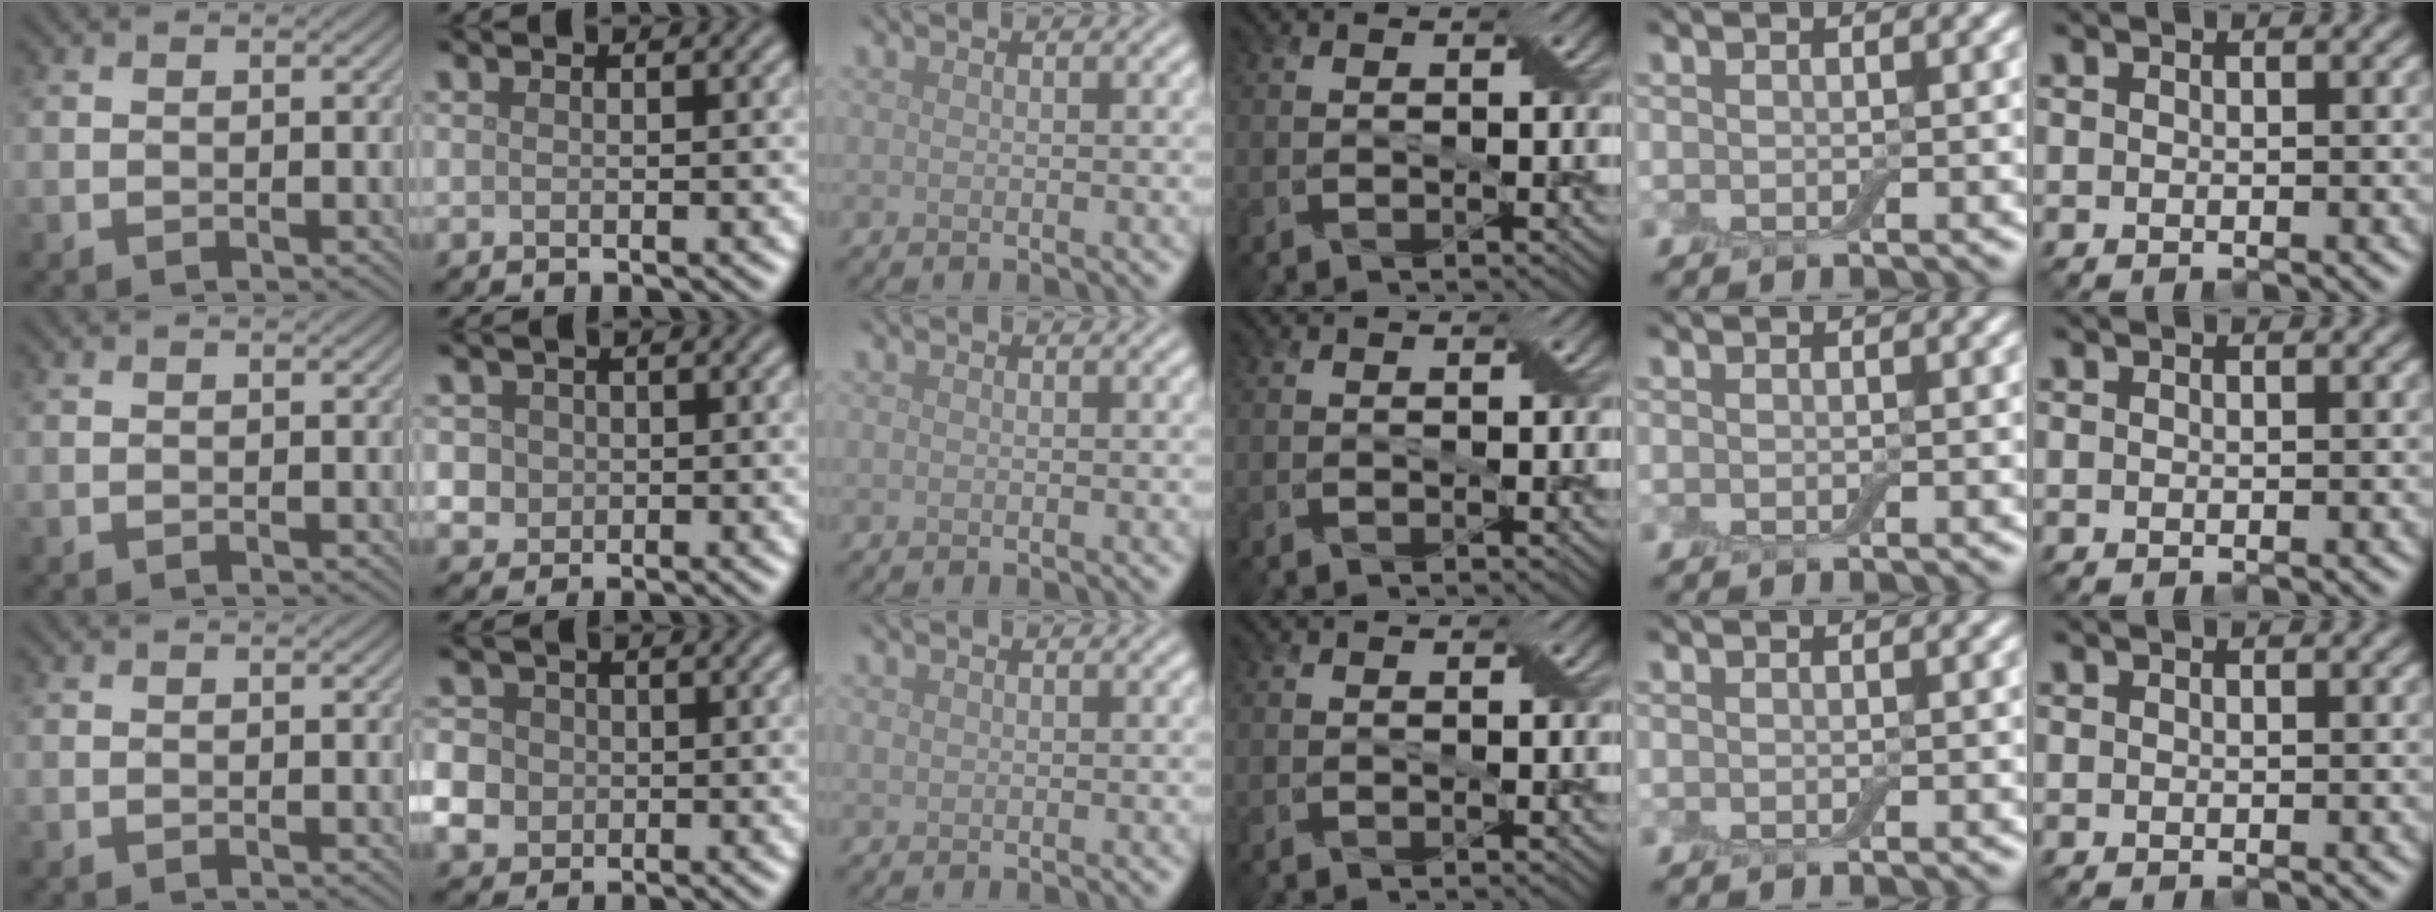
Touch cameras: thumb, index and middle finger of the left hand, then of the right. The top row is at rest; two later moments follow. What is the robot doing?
{"motion": "press", "object": "electronic device side button"}